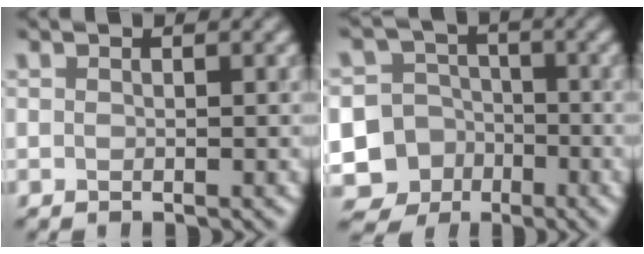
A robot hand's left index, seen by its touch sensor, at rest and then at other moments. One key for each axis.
{"total": 13.3, "fx": -5.8, "fy": 11.8, "fz": 2.2, "tx": -0.087, "ty": -0.036, "tz": -0.103}